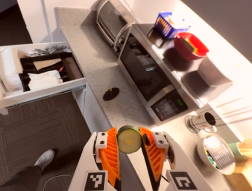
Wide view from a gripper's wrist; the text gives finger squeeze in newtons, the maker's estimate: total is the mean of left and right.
{"total": 8.5, "left": 8.4, "right": 8.5}